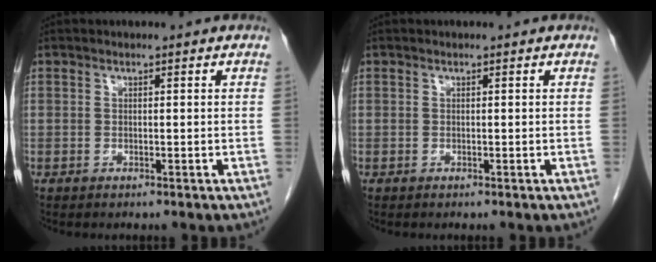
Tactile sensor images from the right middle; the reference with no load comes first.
{"total": 0.0}